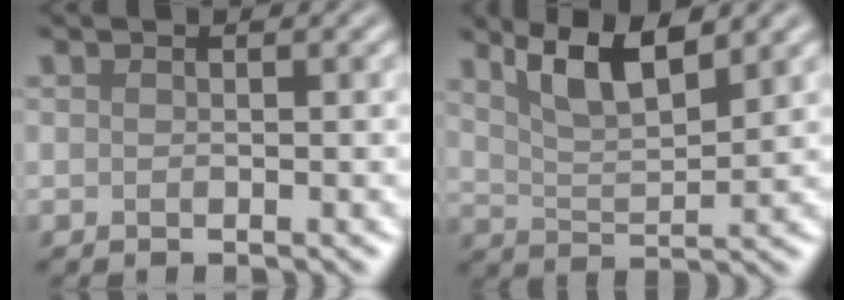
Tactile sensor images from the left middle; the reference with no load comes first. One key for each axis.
{"total": 5.4, "fx": 3.5, "fy": 1.5, "fz": 3.8, "tx": -0.070, "ty": 0.000, "tz": 0.066}